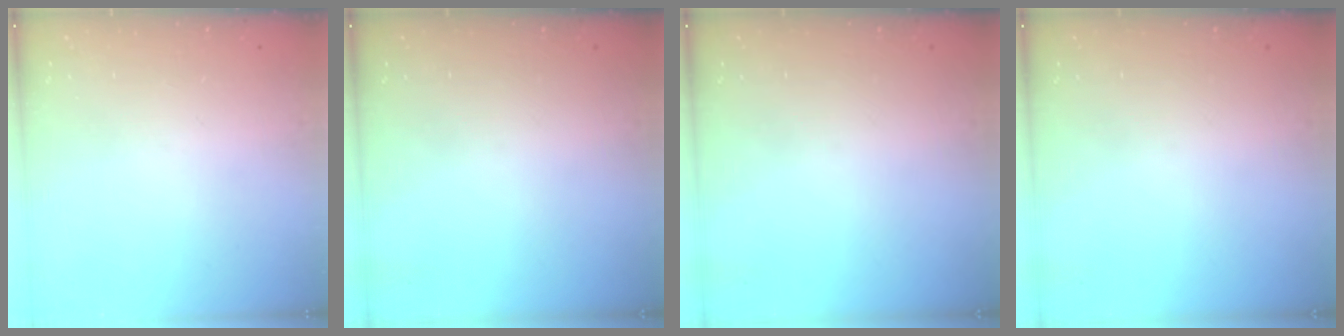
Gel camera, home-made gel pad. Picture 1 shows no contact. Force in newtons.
{"total": 0.0}
{"total": 0.0}
{"total": 0.0}